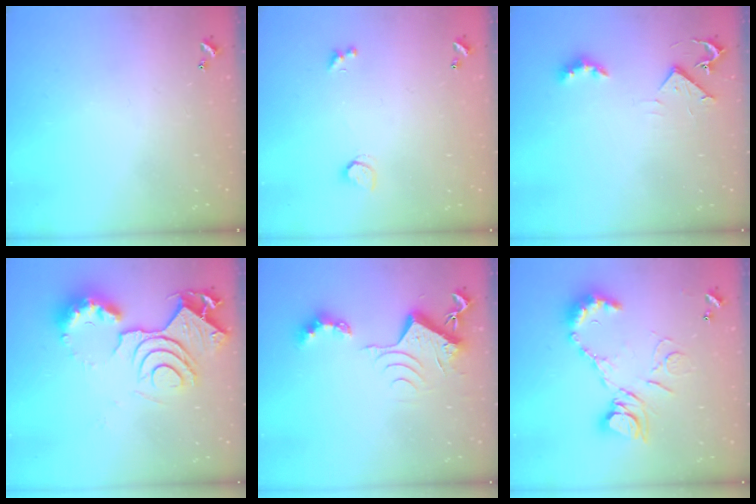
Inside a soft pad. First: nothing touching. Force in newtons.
{"total": 1.3, "press": 1.2, "slide": 0.4}
{"total": 4.1, "press": 4.0, "slide": 0.5}
{"total": 16.4, "press": 16.3, "slide": 1.7}
{"total": 8.5, "press": 8.5, "slide": 0.9}
{"total": 14.6, "press": 14.4, "slide": 1.8}